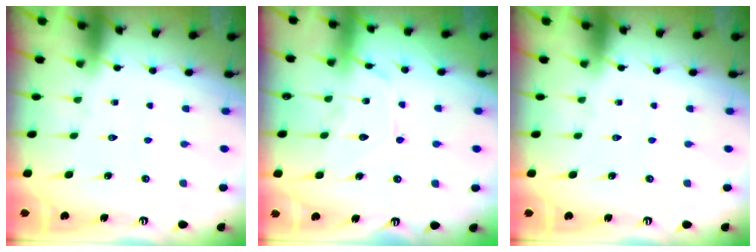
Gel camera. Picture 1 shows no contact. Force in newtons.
{"total": 10.9, "press": 10.8, "slide": 0.8}
{"total": 0.0}